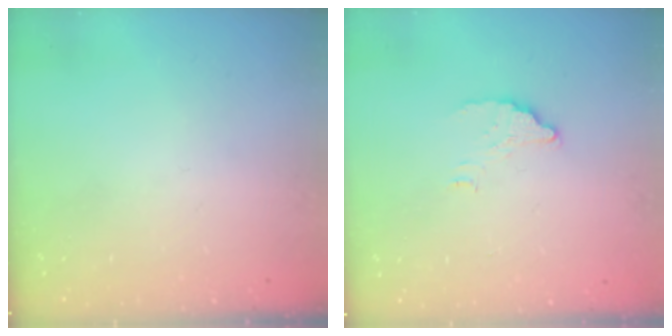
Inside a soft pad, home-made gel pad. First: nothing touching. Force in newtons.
{"total": 3.5, "press": 3.5, "slide": 0.1}